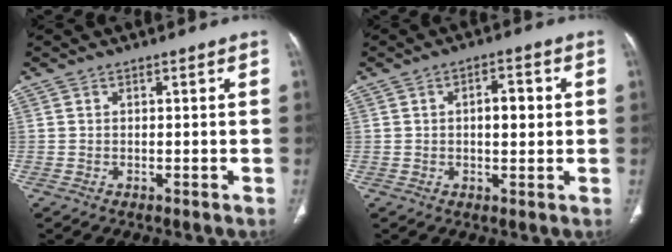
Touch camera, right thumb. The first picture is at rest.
{"total": 5.1, "force": [0.6, 2.5, 4.5], "torque": [-0.059, 0.007, 0.009]}